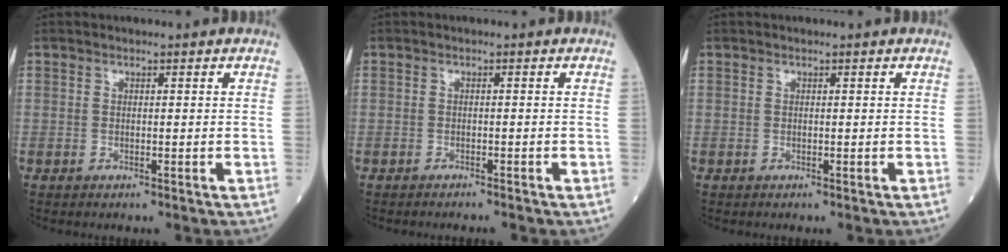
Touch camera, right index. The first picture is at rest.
{"total": 1.9, "force": [-1.8, -0.1, 0.6], "torque": [-0.010, -0.002, -0.022]}
{"total": 0.0}